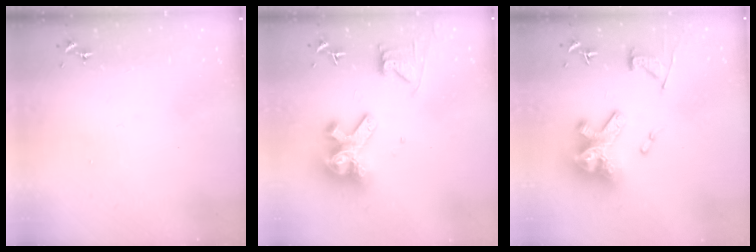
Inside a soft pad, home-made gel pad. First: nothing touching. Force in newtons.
{"total": 15.4, "press": 15.3, "slide": 1.8}
{"total": 24.1, "press": 24.0, "slide": 2.3}